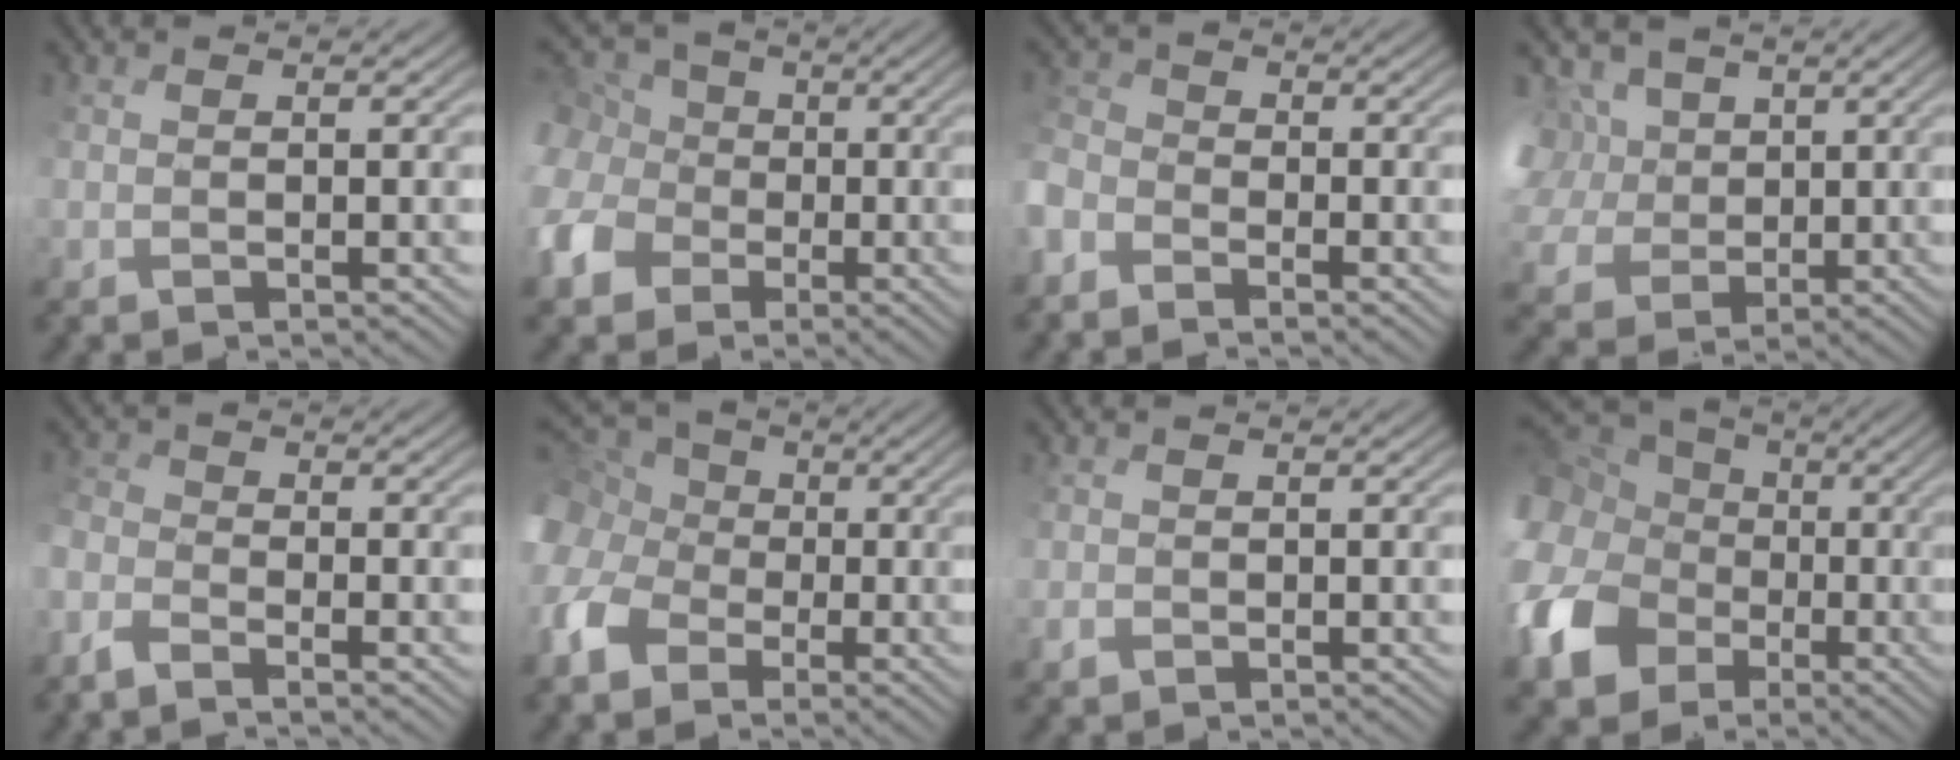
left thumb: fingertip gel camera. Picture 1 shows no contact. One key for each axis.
{"total": 9.6, "fx": -0.2, "fy": 8.5, "fz": 4.5, "tx": -0.161, "ty": 0.005, "tz": -0.006}
{"total": 4.8, "fx": -3.3, "fy": 2.7, "fz": 2.2, "tx": -0.070, "ty": -0.009, "tz": -0.060}
{"total": 11.3, "fx": 4.7, "fy": 8.7, "fz": 5.5, "tx": -0.159, "ty": 0.036, "tz": 0.073}
{"total": 3.9, "fx": -2.8, "fy": 1.3, "fz": 2.4, "tx": -0.071, "ty": -0.007, "tz": -0.061}
{"total": 11.9, "fx": -1.6, "fy": 9.8, "fz": 6.7, "tx": -0.218, "ty": -0.020, "tz": -0.031}
{"total": 0.6, "fx": 0.2, "fy": 0.6, "fz": -0.2, "tx": 0.003, "ty": 0.006, "tz": -0.004}
{"total": 16.5, "fx": -0.9, "fy": 13.9, "fz": 8.9, "tx": -0.264, "ty": -0.031, "tz": -0.013}